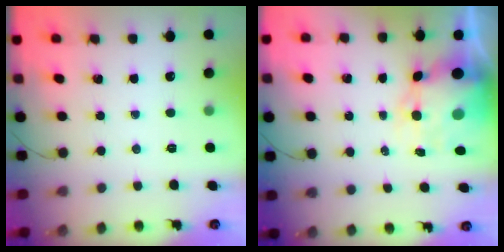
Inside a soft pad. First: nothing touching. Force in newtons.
{"total": 8.9, "press": 8.6, "slide": 2.3}